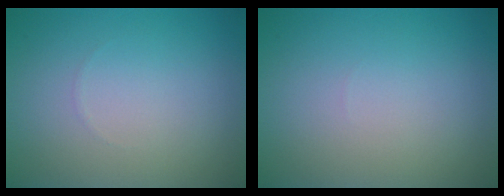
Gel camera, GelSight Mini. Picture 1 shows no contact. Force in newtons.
{"total": 0.0}